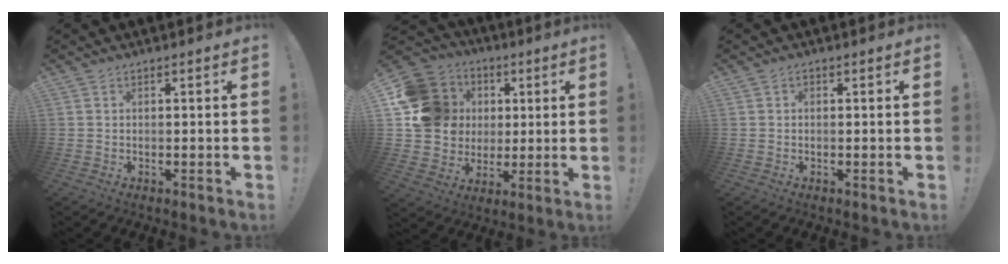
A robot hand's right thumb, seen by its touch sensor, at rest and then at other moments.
{"total": 19.7, "force": [3.8, 17.3, 8.6], "torque": [-0.143, 0.000, 0.104]}
{"total": 0.6, "force": [-0.2, 0.5, 0.2], "torque": [-0.006, 0.004, -0.004]}